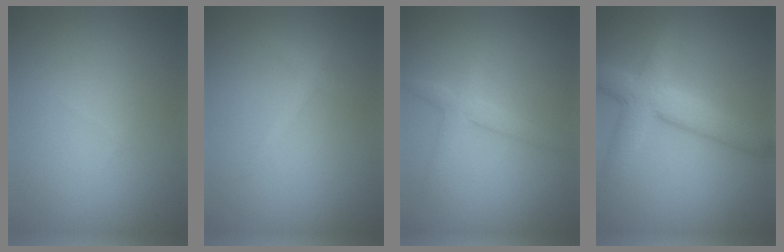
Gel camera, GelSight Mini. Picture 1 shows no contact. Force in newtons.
{"total": 1.3, "press": 1.3, "slide": 0.1}
{"total": 2.2, "press": 2.2, "slide": 0.1}
{"total": 6.1, "press": 6.1, "slide": 0.5}